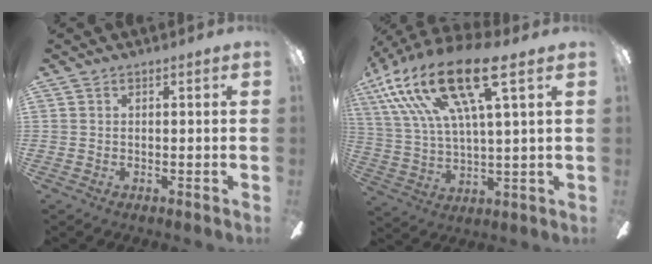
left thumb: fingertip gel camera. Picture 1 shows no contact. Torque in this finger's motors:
{"motor_torque": [0.90, 0.47, 2.18, -0.59, 0.63]}